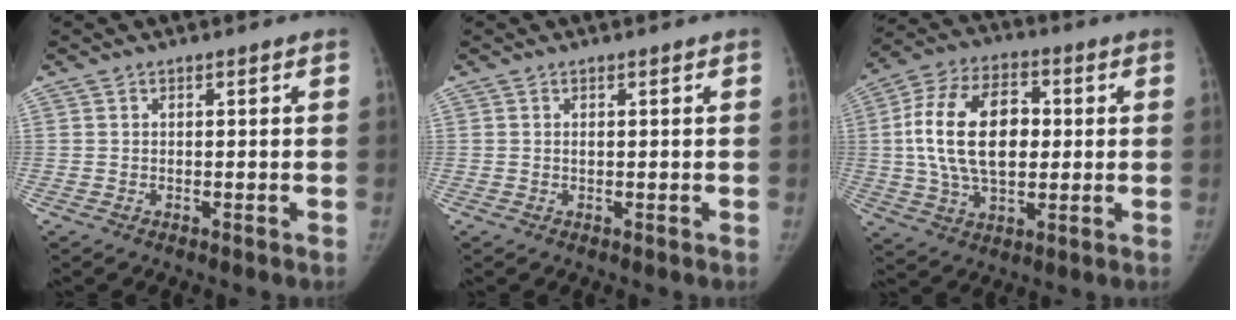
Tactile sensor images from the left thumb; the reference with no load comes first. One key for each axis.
{"total": 0.5, "fx": 0.1, "fy": 0.3, "fz": 0.4, "tx": -0.009, "ty": 0.000, "tz": 0.001}
{"total": 17.9, "fx": 1.6, "fy": 10.9, "fz": 14.1, "tx": -0.246, "ty": 0.016, "tz": 0.028}